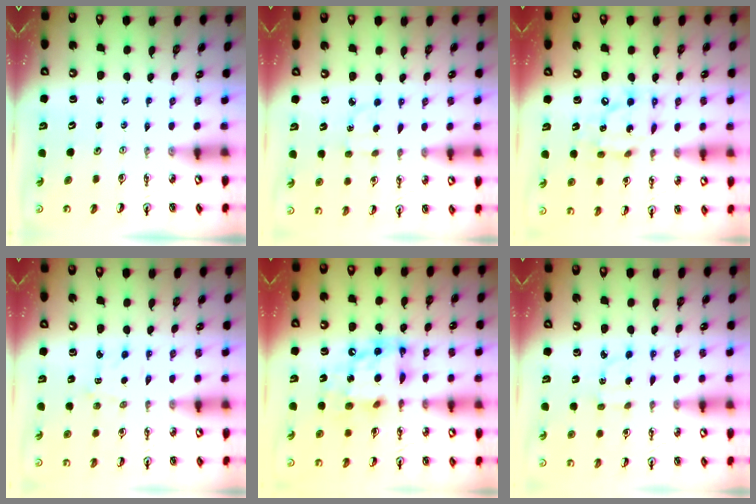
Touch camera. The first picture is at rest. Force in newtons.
{"total": 3.4, "press": 3.3, "slide": 0.5}
{"total": 11.2, "press": 11.1, "slide": 1.3}
{"total": 2.9, "press": 2.8, "slide": 0.4}
{"total": 14.1, "press": 14.1, "slide": 1.2}
{"total": 2.5, "press": 2.4, "slide": 0.5}